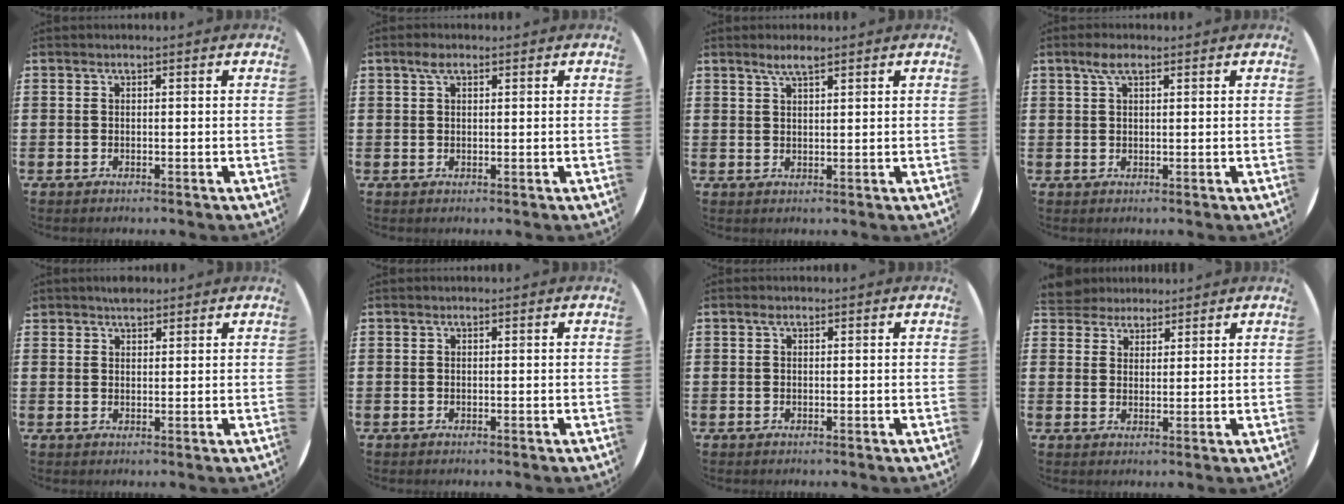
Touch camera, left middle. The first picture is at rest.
{"total": 1.8, "force": [1.0, 0.9, 1.2], "torque": [-0.019, 0.003, 0.016]}
{"total": 2.7, "force": [2.1, 0.5, 1.6], "torque": [-0.026, 0.001, 0.036]}
{"total": 2.7, "force": [1.5, 0.9, 2.0], "torque": [-0.044, 0.007, 0.026]}
{"total": 1.9, "force": [1.8, 0.7, 0.1], "torque": [-0.005, 0.004, 0.034]}
{"total": 0.0}
{"total": 0.6, "force": [0.3, 0.3, 0.4], "torque": [-0.008, 0.003, 0.006]}
{"total": 4.1, "force": [3.9, 1.4, -0.1], "torque": [-0.011, -0.001, 0.077]}